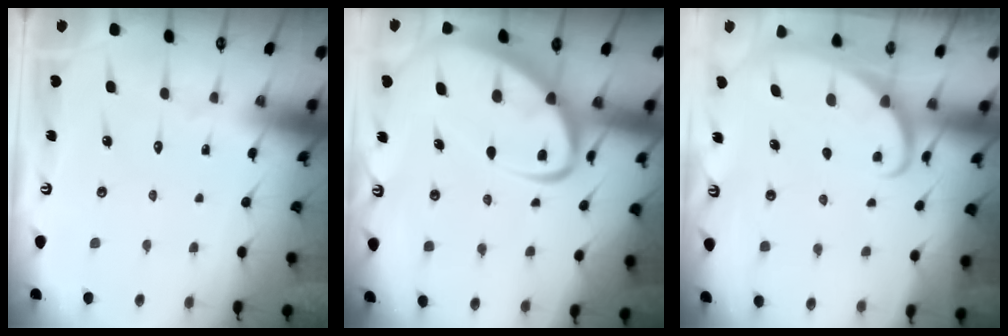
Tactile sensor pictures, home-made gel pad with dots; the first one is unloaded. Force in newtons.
{"total": 8.7, "press": 8.7, "slide": 0.7}
{"total": 1.6, "press": 1.6, "slide": 0.1}